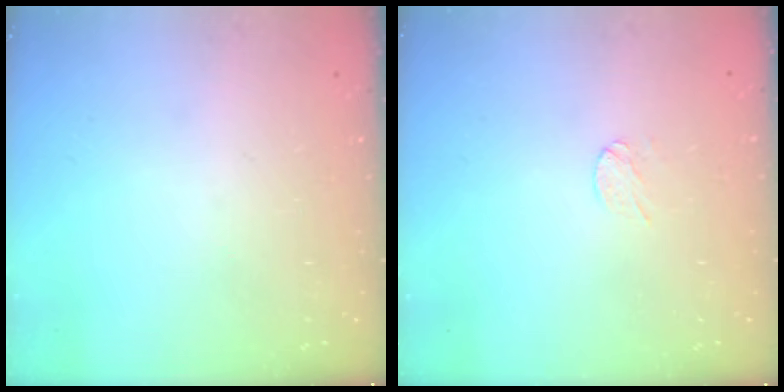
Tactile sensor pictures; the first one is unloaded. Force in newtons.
{"total": 3.0, "press": 3.0, "slide": 0.2}